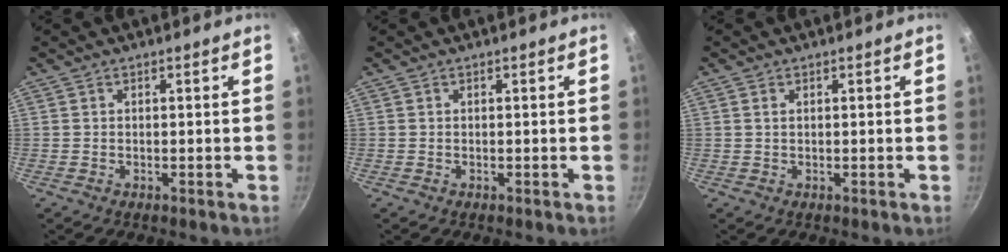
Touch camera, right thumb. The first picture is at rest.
{"total": 0.0}
{"total": 0.9, "force": [0.3, 0.6, 0.6], "torque": [-0.011, 0.002, 0.006]}